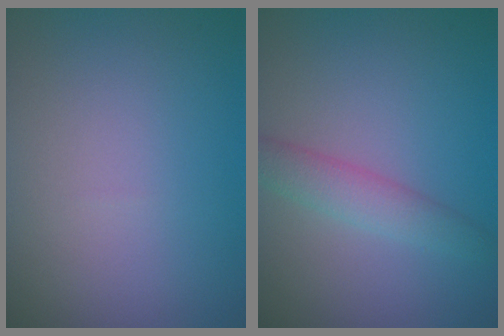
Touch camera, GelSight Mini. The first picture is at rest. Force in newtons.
{"total": 2.7, "press": 2.7, "slide": 0.1}